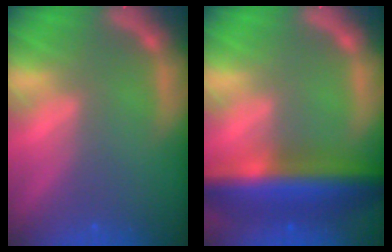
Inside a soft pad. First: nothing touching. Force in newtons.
{"total": 10.0}